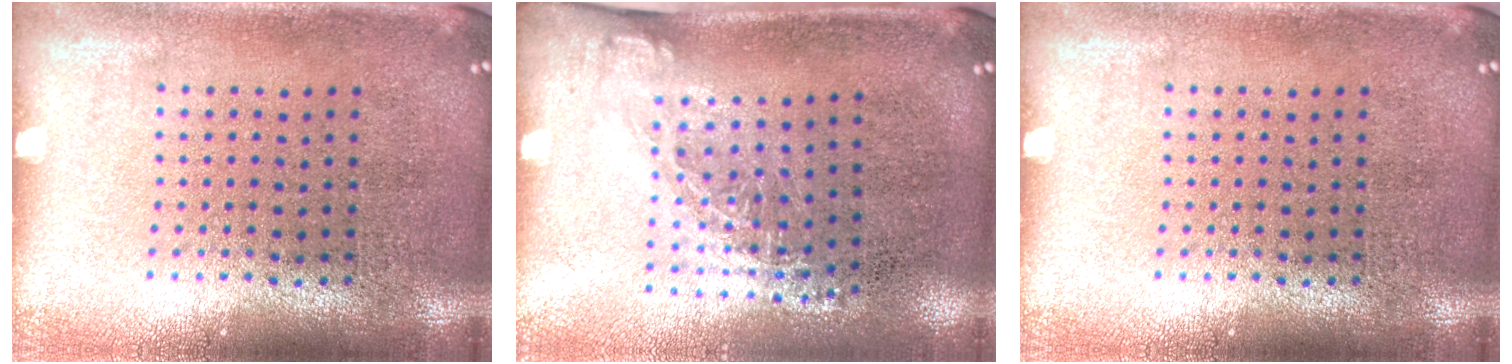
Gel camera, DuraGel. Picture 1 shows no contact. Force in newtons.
{"total": 1.3, "press": 0.9, "slide": 0.9}
{"total": 0.0}